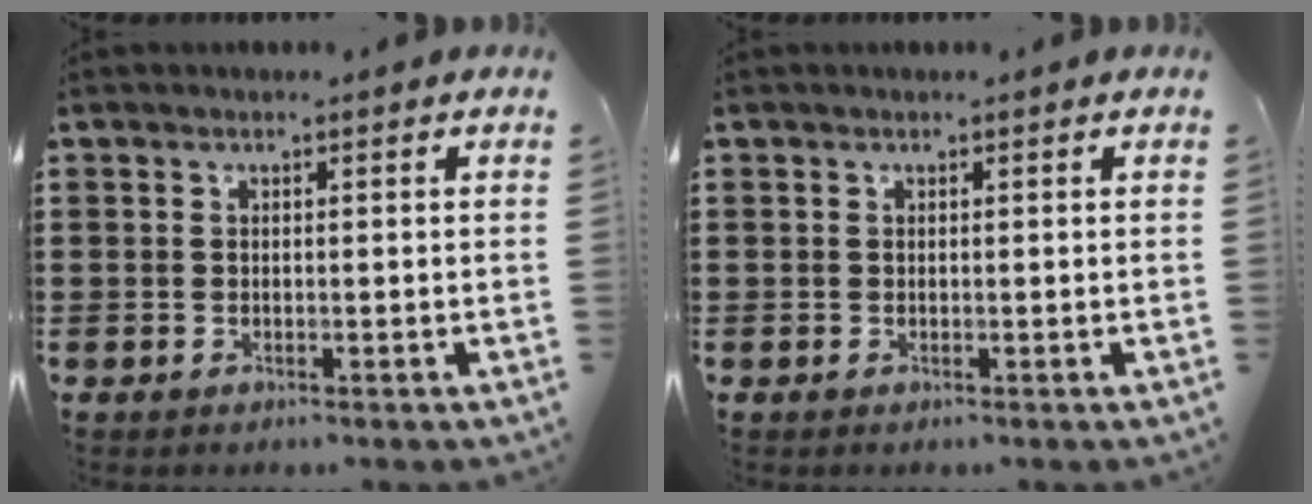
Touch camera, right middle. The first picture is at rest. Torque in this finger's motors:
{"motor_torque": [0.02, -0.05, -0.05, -0.01]}